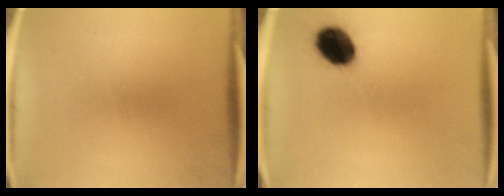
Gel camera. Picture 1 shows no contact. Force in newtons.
{"total": 10.1}